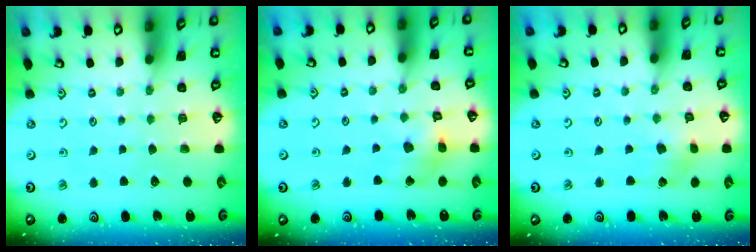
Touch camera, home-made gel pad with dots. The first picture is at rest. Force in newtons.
{"total": 8.8, "press": 8.7, "slide": 1.1}
{"total": 2.5, "press": 2.5, "slide": 0.6}